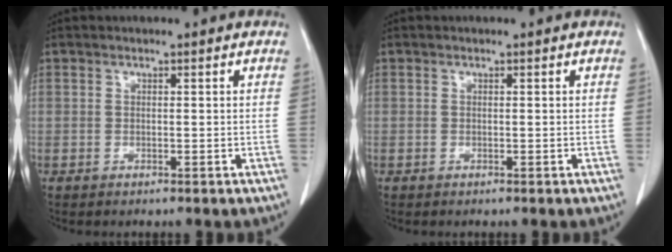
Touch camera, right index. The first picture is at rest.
{"total": 0.0}